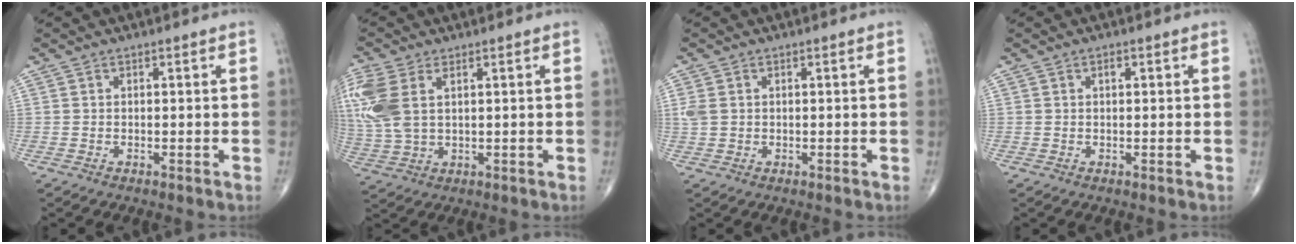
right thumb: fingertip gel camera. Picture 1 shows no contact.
{"total": 11.9, "force": [3.6, 6.8, 9.2], "torque": [-0.250, 0.005, 0.081]}
{"total": 2.3, "force": [0.4, 1.7, 1.5], "torque": [-0.046, 0.003, 0.013]}
{"total": 1.7, "force": [0.7, 0.8, 1.3], "torque": [-0.018, 0.000, 0.009]}